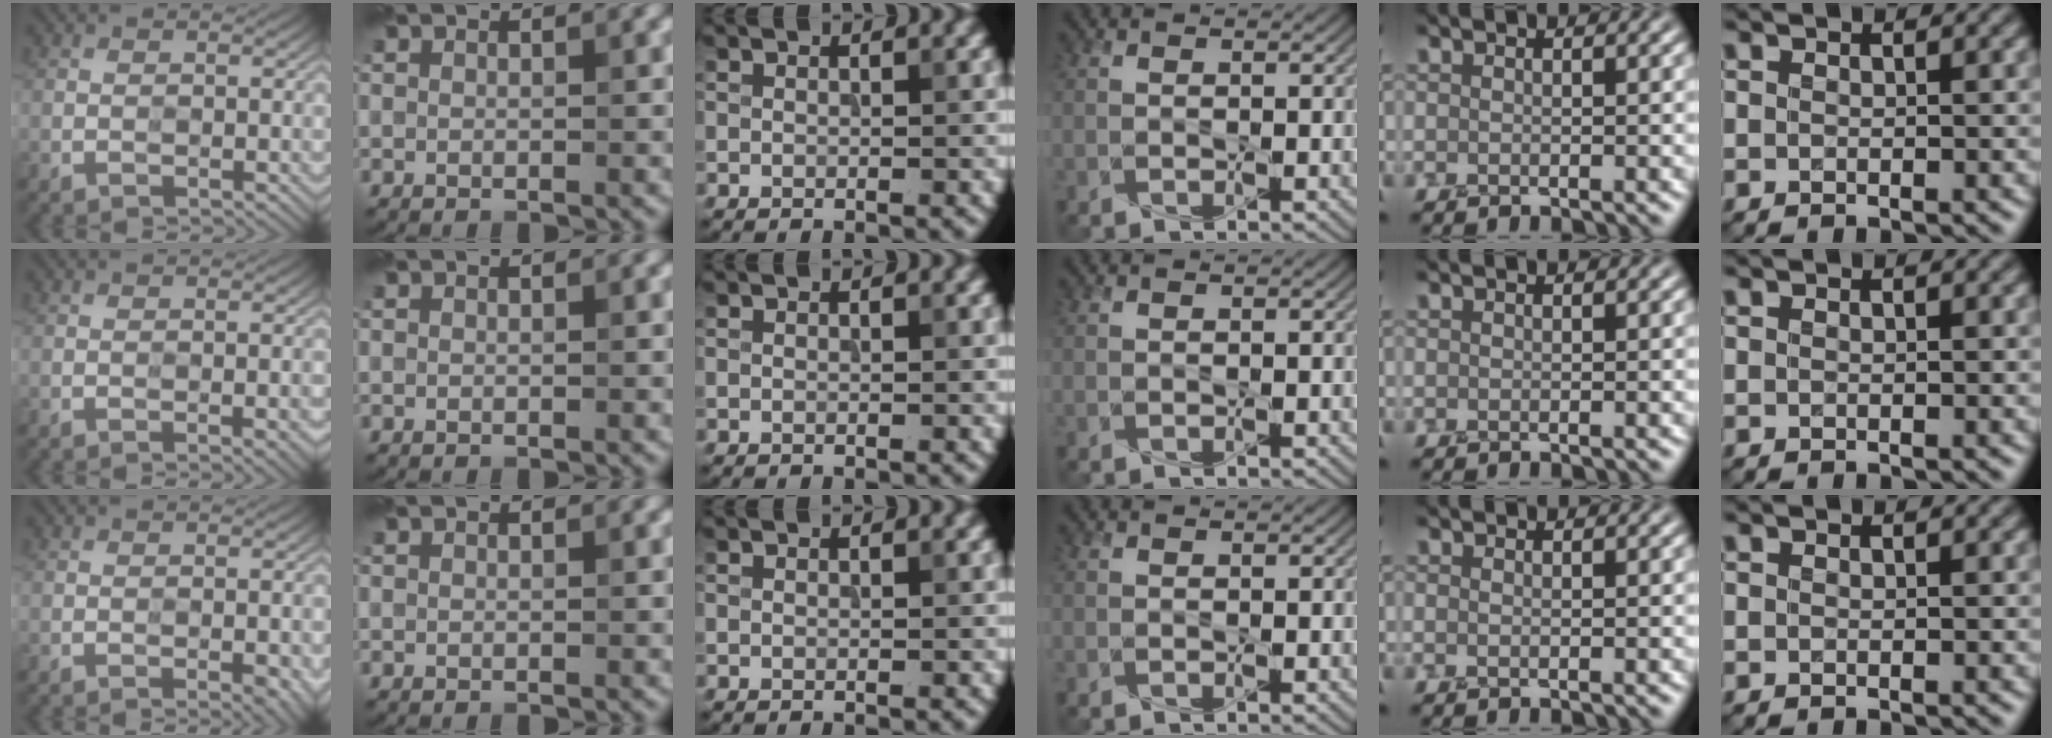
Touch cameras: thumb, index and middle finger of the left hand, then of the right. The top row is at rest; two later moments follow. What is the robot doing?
{"motion": "screw", "object": "penn cap"}